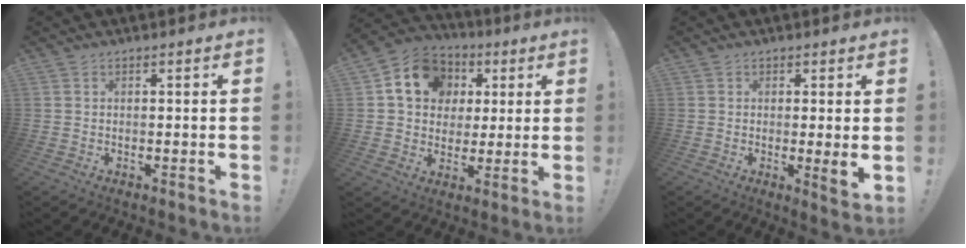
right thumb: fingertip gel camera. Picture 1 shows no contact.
{"total": 14.2, "force": [4.4, 11.9, 6.4], "torque": [-0.078, -0.013, 0.087]}
{"total": 4.1, "force": [0.5, 0.0, 4.1], "torque": [-0.046, -0.018, 0.008]}